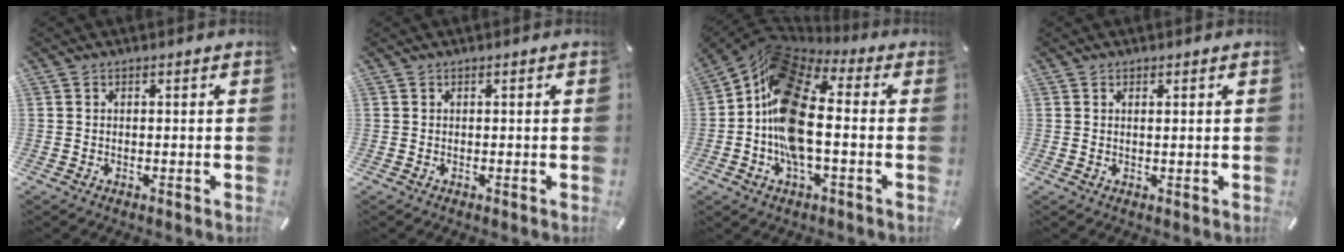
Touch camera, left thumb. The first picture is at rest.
{"total": 0.0}
{"total": 15.7, "force": [-2.8, 8.8, 12.7], "torque": [-0.265, 0.011, -0.056]}
{"total": 1.0, "force": [0.6, 0.0, 0.7], "torque": [-0.014, -0.001, 0.010]}